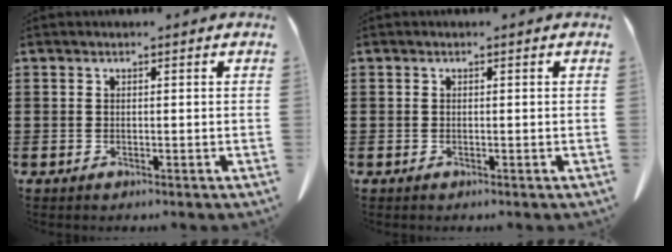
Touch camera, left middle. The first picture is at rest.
{"total": 0.0}